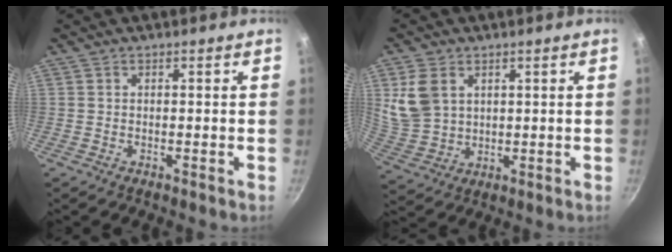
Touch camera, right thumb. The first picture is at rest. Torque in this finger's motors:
{"motor_torque": [0.46, 2.79, 1.33, 0.11, 0.35]}